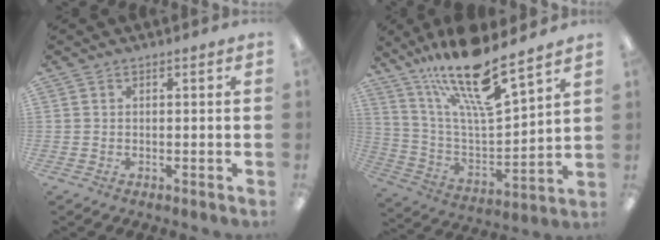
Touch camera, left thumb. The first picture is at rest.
{"total": 19.3, "force": [14.9, 3.9, 11.6], "torque": [-0.220, -0.098, 0.254]}